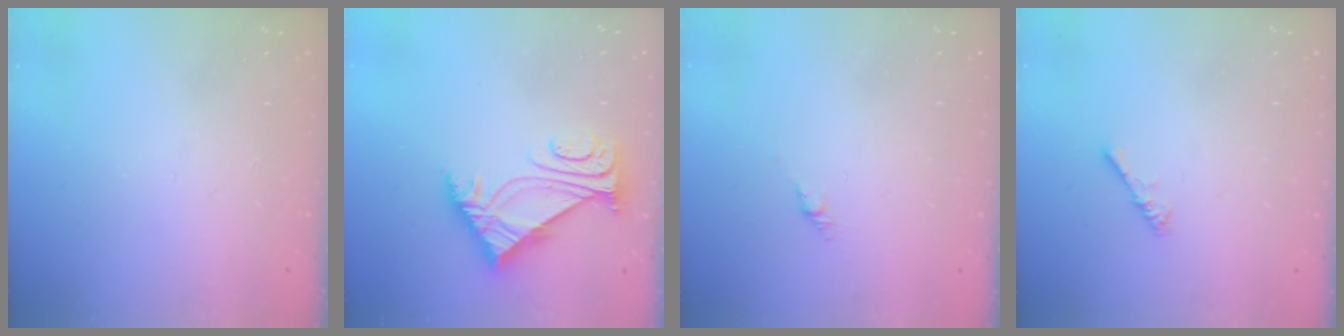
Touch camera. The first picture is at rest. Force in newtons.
{"total": 6.1, "press": 6.0, "slide": 1.1}
{"total": 2.7, "press": 2.6, "slide": 0.7}
{"total": 0.9, "press": 0.9, "slide": 0.3}